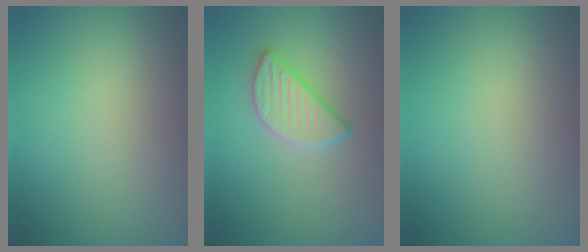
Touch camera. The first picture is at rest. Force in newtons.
{"total": 2.9, "press": 2.8, "slide": 0.9}
{"total": 0.0}